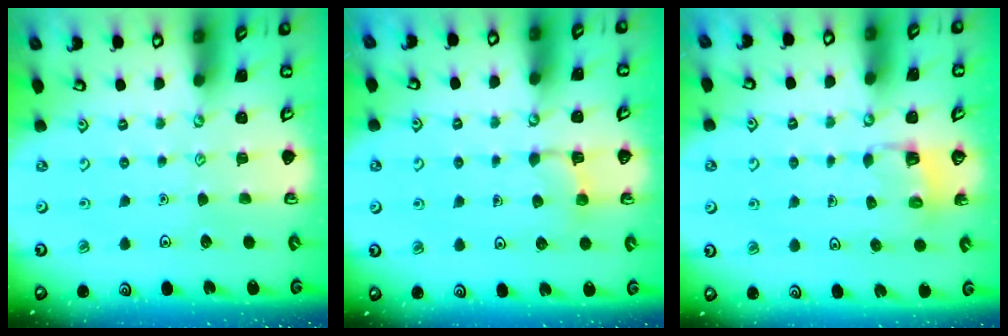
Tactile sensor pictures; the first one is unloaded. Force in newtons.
{"total": 3.8, "press": 3.7, "slide": 0.8}
{"total": 3.1, "press": 3.0, "slide": 0.3}